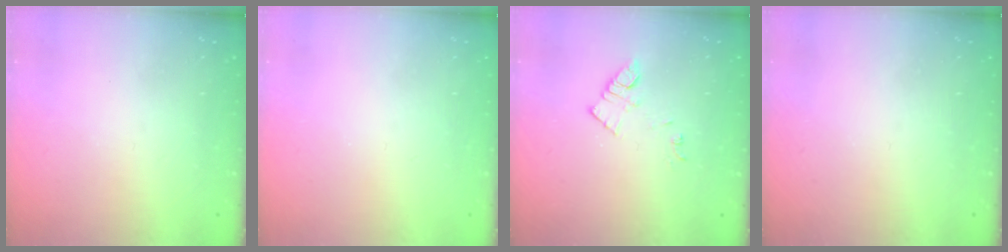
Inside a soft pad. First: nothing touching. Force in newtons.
{"total": 0.0}
{"total": 8.3, "press": 8.3, "slide": 0.6}
{"total": 0.0}